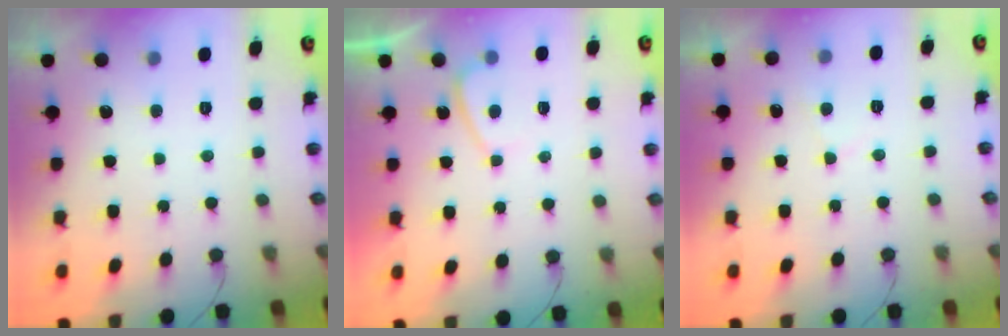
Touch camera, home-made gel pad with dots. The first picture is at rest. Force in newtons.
{"total": 1.6, "press": 1.4, "slide": 0.6}
{"total": 2.3, "press": 2.3, "slide": 0.4}